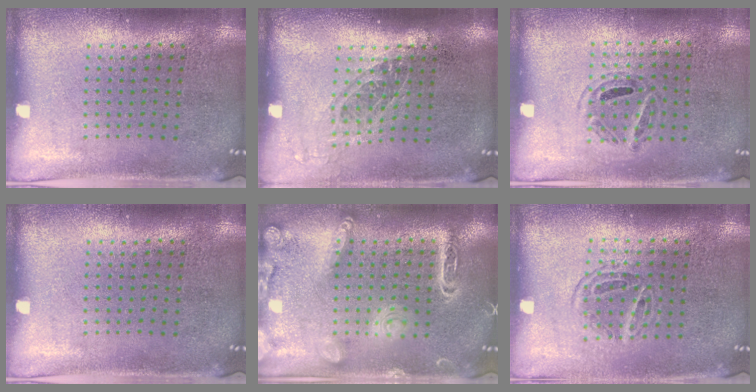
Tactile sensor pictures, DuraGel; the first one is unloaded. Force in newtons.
{"total": 1.2, "press": 1.0, "slide": 0.7}
{"total": 1.0, "press": 0.7, "slide": 0.6}
{"total": 0.0}
{"total": 1.9, "press": 1.9, "slide": 0.1}
{"total": 1.3, "press": 1.1, "slide": 0.7}